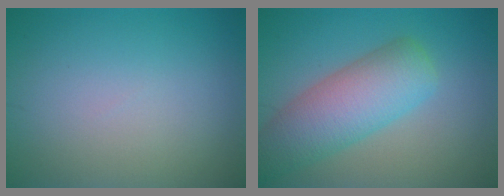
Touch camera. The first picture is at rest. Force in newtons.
{"total": 6.7, "press": 6.7, "slide": 0.4}